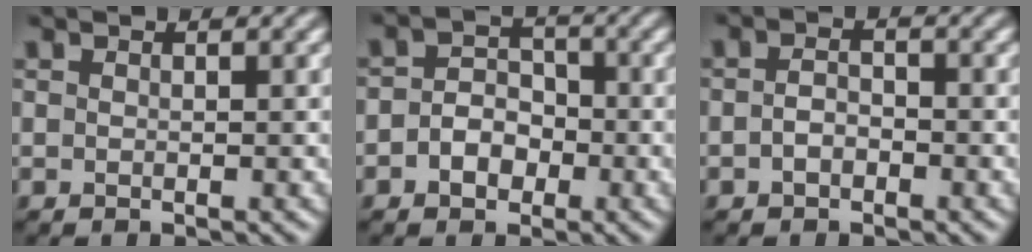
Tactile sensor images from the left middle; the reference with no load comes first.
{"total": 3.3, "force": [-1.0, 2.5, 1.9], "torque": [-0.031, 0.005, -0.022]}
{"total": 1.5, "force": [-0.6, 0.9, 1.0], "torque": [-0.022, 0.002, -0.015]}